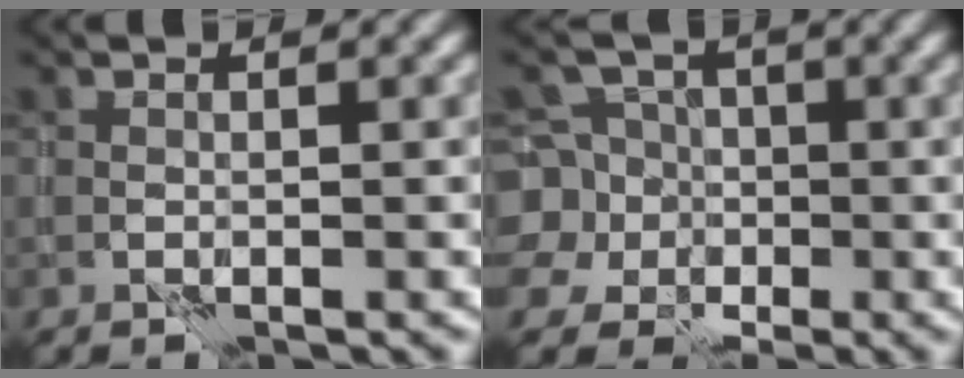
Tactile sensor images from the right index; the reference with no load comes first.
{"total": 6.8, "force": [-0.4, 6.5, 2.0], "torque": [-0.044, 0.020, -0.046]}